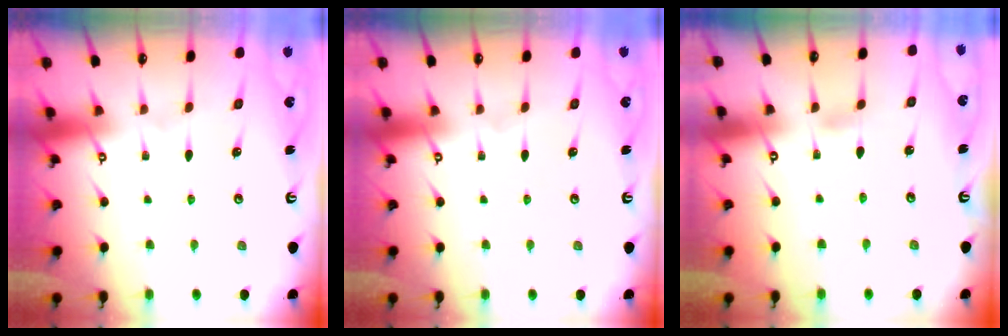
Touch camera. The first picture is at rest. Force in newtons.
{"total": 0.0}
{"total": 3.7, "press": 3.7, "slide": 0.4}